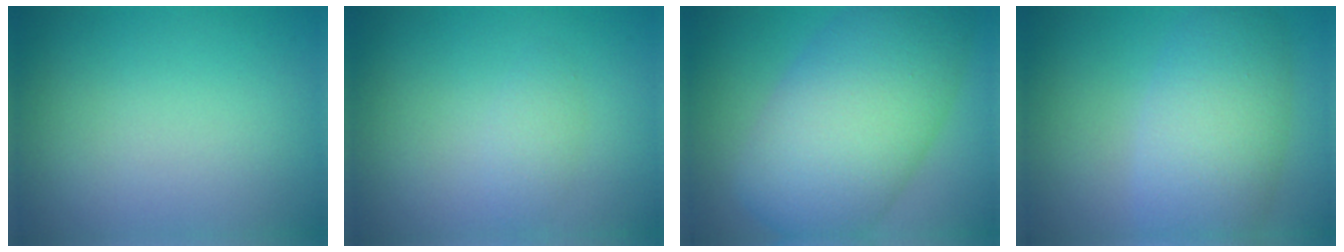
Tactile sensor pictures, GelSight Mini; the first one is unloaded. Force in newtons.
{"total": 1.3, "press": 1.3, "slide": 0.1}
{"total": 11.3, "press": 11.3, "slide": 0.2}
{"total": 7.0, "press": 7.0, "slide": 0.2}